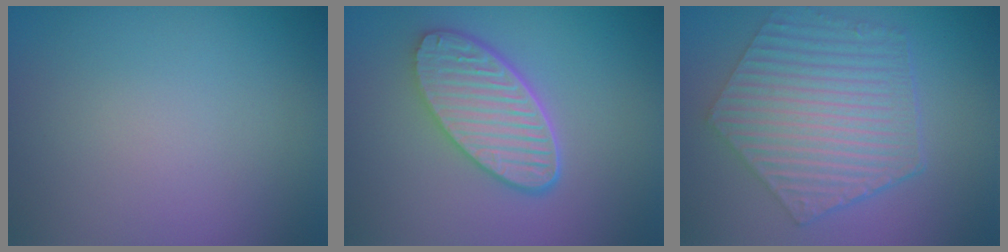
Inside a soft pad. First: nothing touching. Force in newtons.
{"total": 5.8, "press": 4.5, "slide": 3.6}
{"total": 6.9, "press": 4.9, "slide": 4.8}